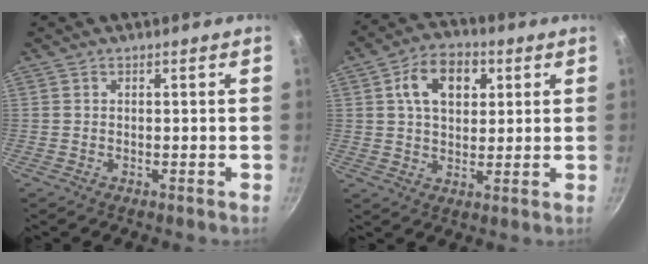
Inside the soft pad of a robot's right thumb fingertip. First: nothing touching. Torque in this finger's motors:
{"motor_torque": [-0.12, 2.51, 0.94, 0.23, 0.06]}